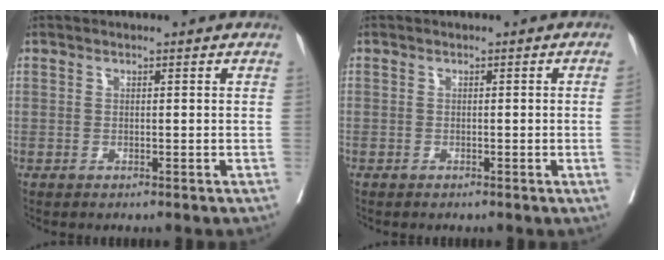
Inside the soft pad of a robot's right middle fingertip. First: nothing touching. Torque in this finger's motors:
{"motor_torque": [1.08, -1.06, -0.59, -0.21]}